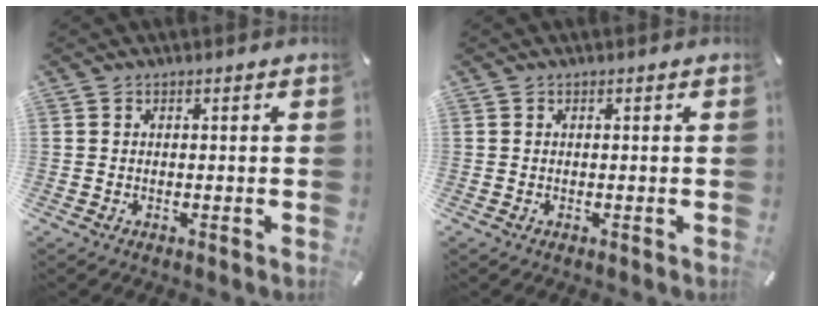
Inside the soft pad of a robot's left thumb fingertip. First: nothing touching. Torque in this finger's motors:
{"motor_torque": [0.00, 0.00, -0.05, -0.03, 0.00]}